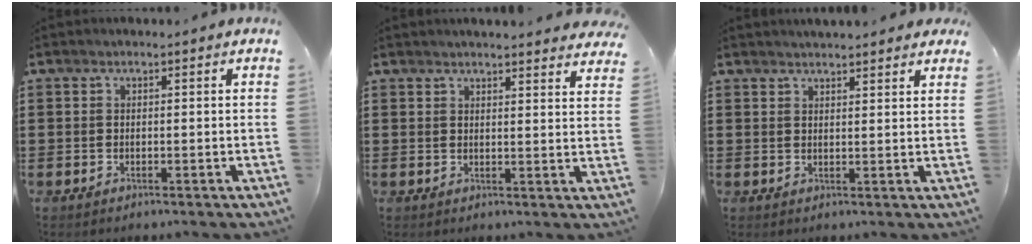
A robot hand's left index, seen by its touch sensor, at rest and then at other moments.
{"total": 2.8, "force": [2.8, -0.3, 0.3], "torque": [-0.007, -0.012, 0.051]}
{"total": 2.3, "force": [2.2, 0.1, 0.3], "torque": [-0.011, -0.001, 0.043]}